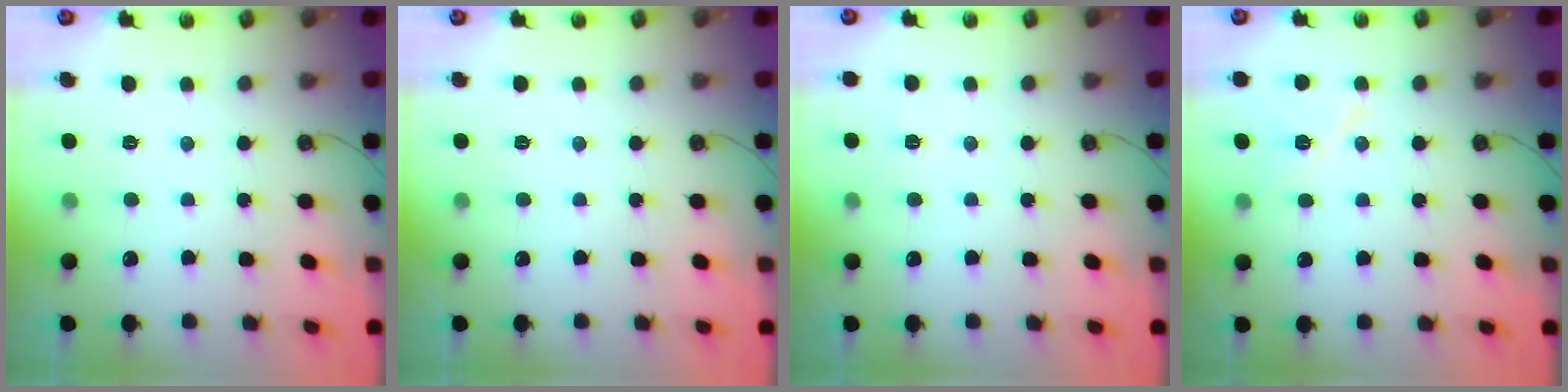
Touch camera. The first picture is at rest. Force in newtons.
{"total": 0.0}
{"total": 2.6, "press": 2.6, "slide": 0.4}
{"total": 8.2, "press": 8.2, "slide": 0.9}